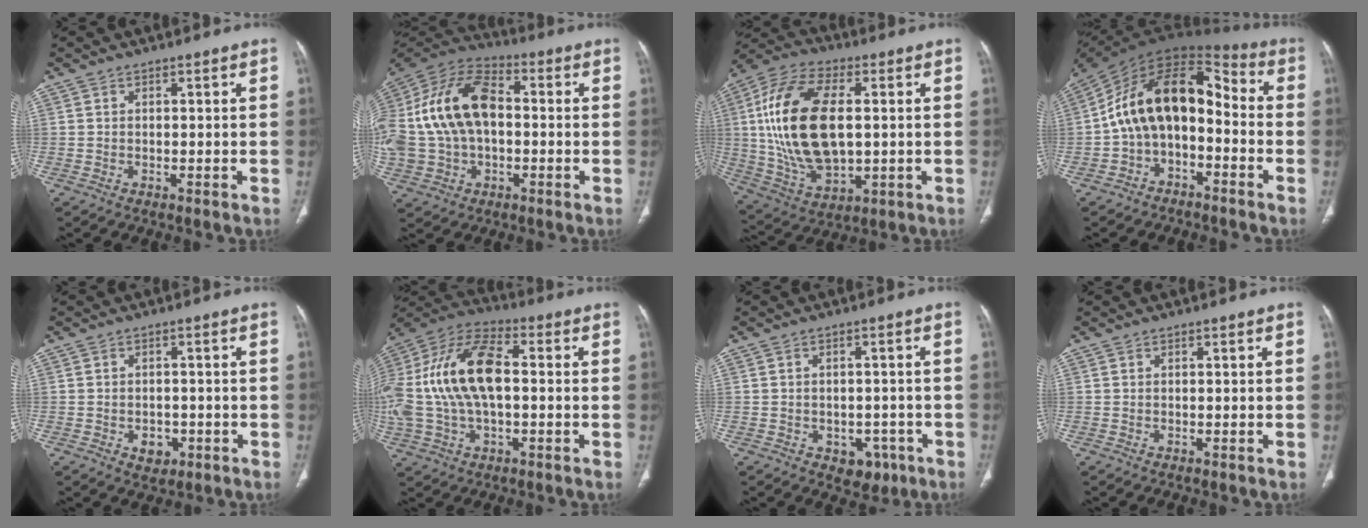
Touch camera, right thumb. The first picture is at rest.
{"total": 22.7, "force": [1.0, 14.7, 17.2], "torque": [-0.367, 0.027, 0.017]}
{"total": 22.3, "force": [2.0, 12.1, 18.7], "torque": [-0.369, -0.001, 0.044]}
{"total": 16.0, "force": [-2.5, 9.9, 12.3], "torque": [-0.186, 0.088, -0.053]}
{"total": 3.6, "force": [-1.3, 2.7, 2.0], "torque": [-0.013, 0.006, -0.010]}
{"total": 21.7, "force": [0.6, 11.5, 18.4], "torque": [-0.397, 0.028, 0.006]}
{"total": 5.3, "force": [-2.3, 3.9, 2.8], "torque": [-0.012, 0.015, -0.021]}
{"total": 0.0}